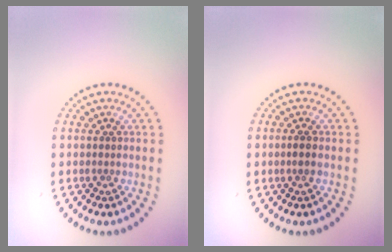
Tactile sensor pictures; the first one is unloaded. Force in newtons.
{"total": 1.0, "press": 0.9, "slide": 0.5}